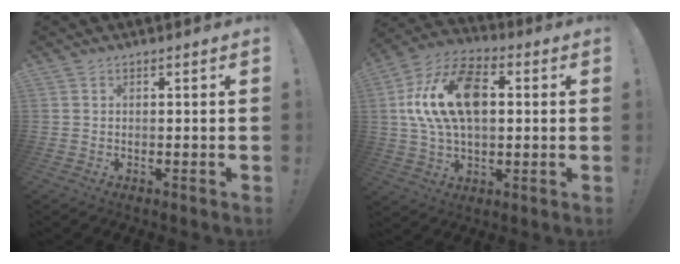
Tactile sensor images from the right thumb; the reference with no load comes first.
{"total": 19.8, "force": [3.5, 12.2, 15.2], "torque": [-0.274, 0.004, 0.061]}